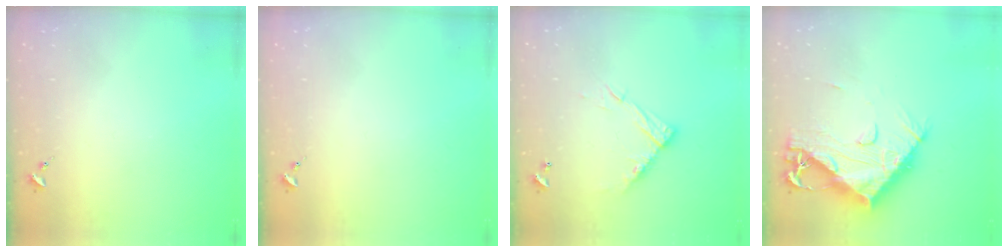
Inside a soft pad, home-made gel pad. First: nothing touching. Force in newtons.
{"total": 0.0}
{"total": 11.4, "press": 11.4, "slide": 0.7}
{"total": 18.4, "press": 18.3, "slide": 1.6}